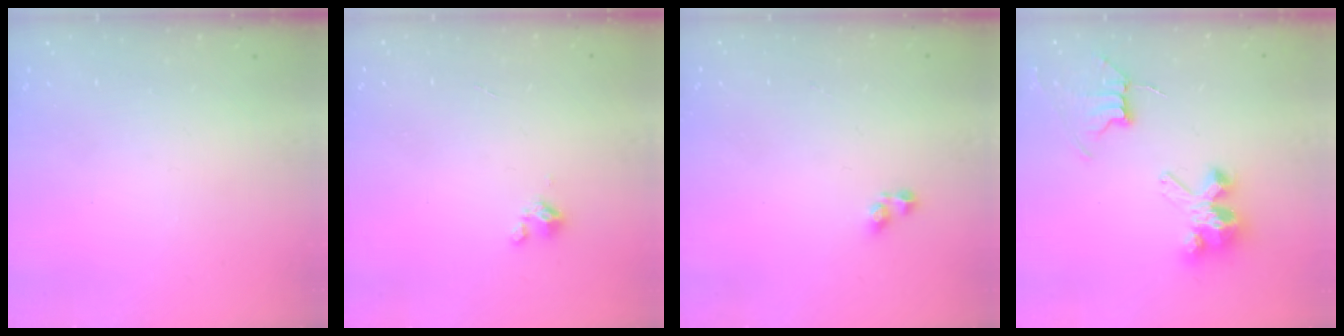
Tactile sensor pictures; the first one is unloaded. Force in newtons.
{"total": 0.9, "press": 0.9, "slide": 0.2}
{"total": 2.9, "press": 2.9, "slide": 0.4}
{"total": 7.9, "press": 7.8, "slide": 0.6}